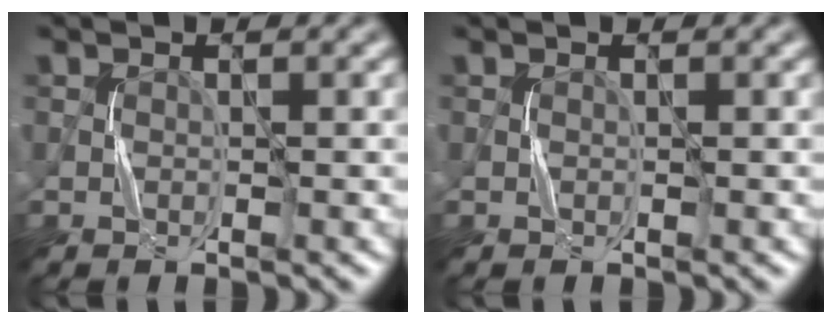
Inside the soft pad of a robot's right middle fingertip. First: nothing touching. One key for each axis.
{"total": 0.0}